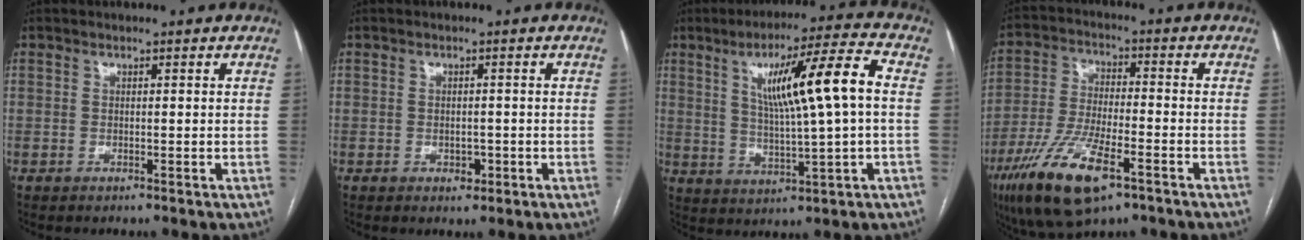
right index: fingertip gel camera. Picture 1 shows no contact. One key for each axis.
{"total": 1.9, "fx": -0.7, "fy": 1.3, "fz": 1.2, "tx": -0.015, "ty": 0.002, "tz": -0.004}
{"total": 13.3, "fx": 2.5, "fy": 0.1, "fz": 13.1, "tx": -0.214, "ty": 0.013, "tz": 0.045}
{"total": 14.1, "fx": -7.7, "fy": 3.8, "fz": 11.2, "tx": -0.227, "ty": -0.017, "tz": -0.132}